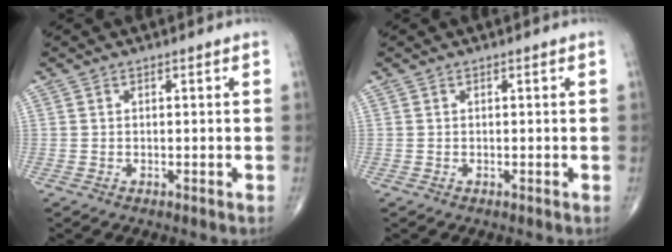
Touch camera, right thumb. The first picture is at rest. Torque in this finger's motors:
{"motor_torque": [0.08, -0.22, 0.27, -0.14, -0.02]}